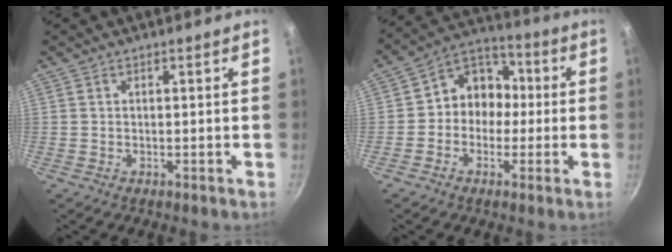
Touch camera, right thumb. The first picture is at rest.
{"total": 9.1, "force": [-0.7, 8.0, 4.3], "torque": [-0.014, 0.036, -0.035]}